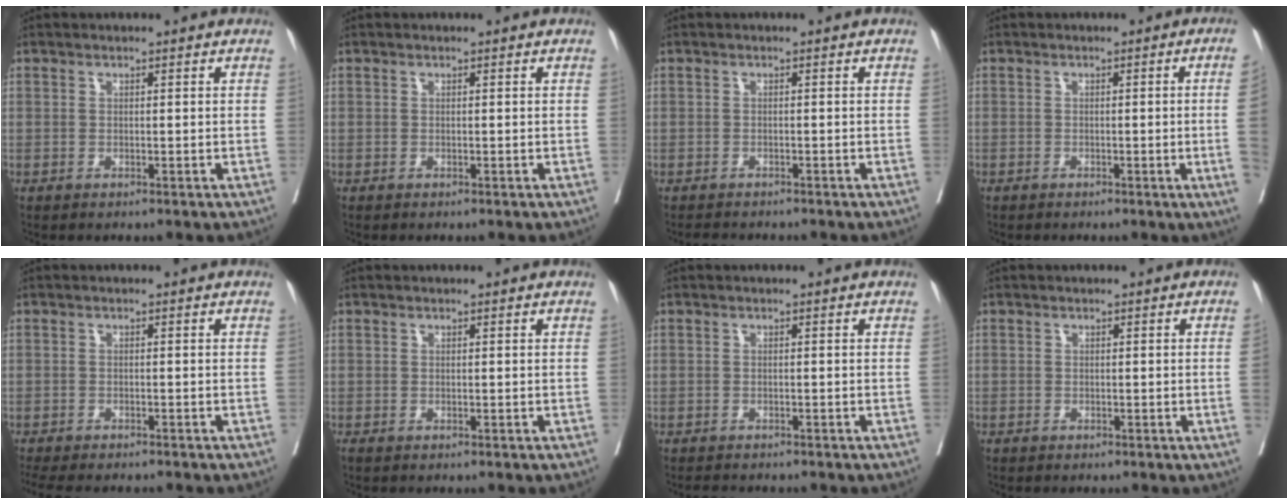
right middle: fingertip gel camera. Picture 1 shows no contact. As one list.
[{"total": 0.0}, {"total": 2.7, "force": [-2.5, 0.8, 0.6], "torque": [-0.011, -0.009, -0.036]}, {"total": 4.2, "force": [-0.7, -1.7, 3.8], "torque": [-0.045, -0.009, -0.009]}, {"total": 9.5, "force": [-8.4, 1.9, 4.0], "torque": [-0.060, -0.017, -0.117]}, {"total": 0.0}, {"total": 2.4, "force": [-2.2, 0.7, 0.5], "torque": [-0.012, -0.009, -0.031]}, {"total": 1.0, "force": [-0.2, -0.4, 0.8], "torque": [-0.006, 0.000, -0.002]}]